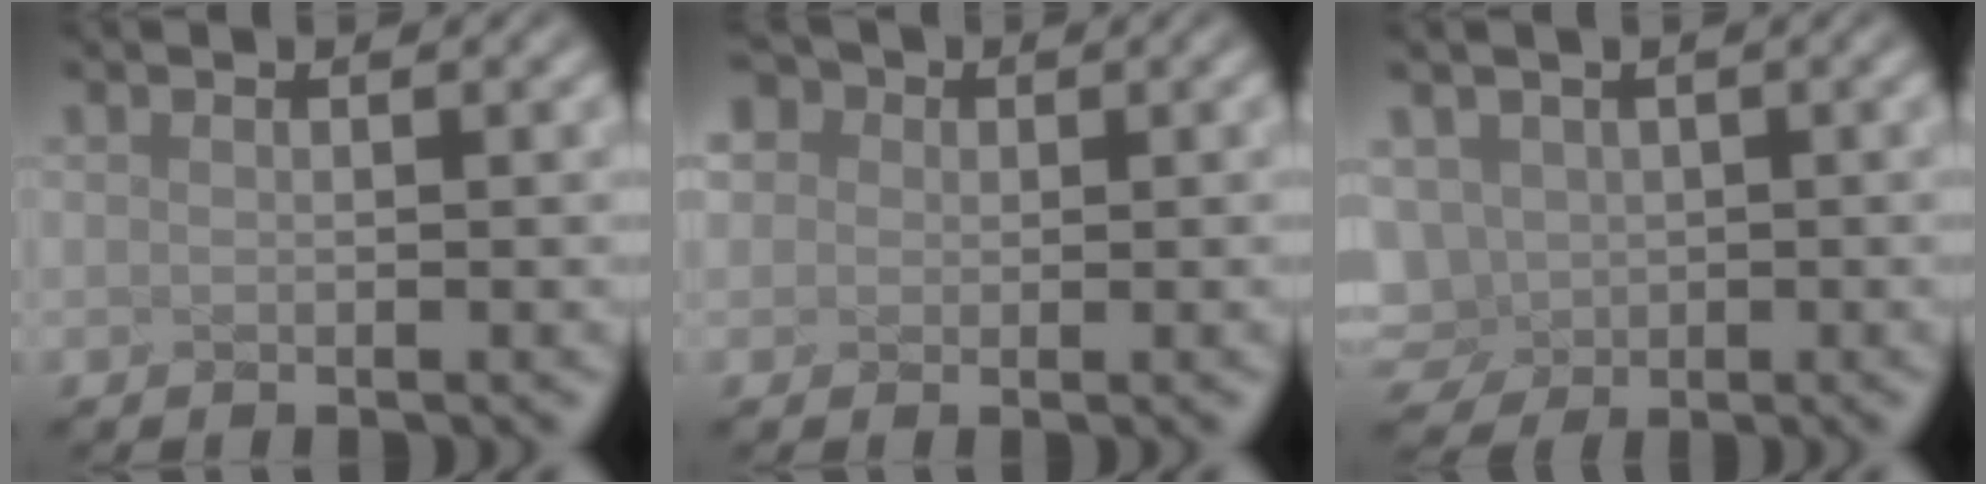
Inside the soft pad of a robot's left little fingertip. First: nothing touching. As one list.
[{"total": 3.0, "force": [1.5, 2.4, 1.0], "torque": [-0.063, 0.014, 0.049]}, {"total": 2.8, "force": [-1.0, 2.4, 1.1], "torque": [-0.072, -0.012, 0.036]}]